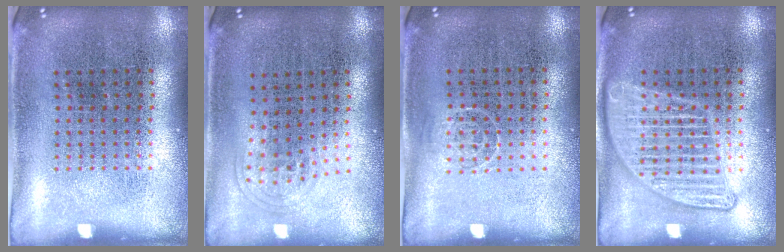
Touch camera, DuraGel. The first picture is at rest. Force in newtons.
{"total": 1.0, "press": 0.7, "slide": 0.8}
{"total": 0.7, "press": 0.5, "slide": 0.5}
{"total": 3.1, "press": 3.1, "slide": 0.3}